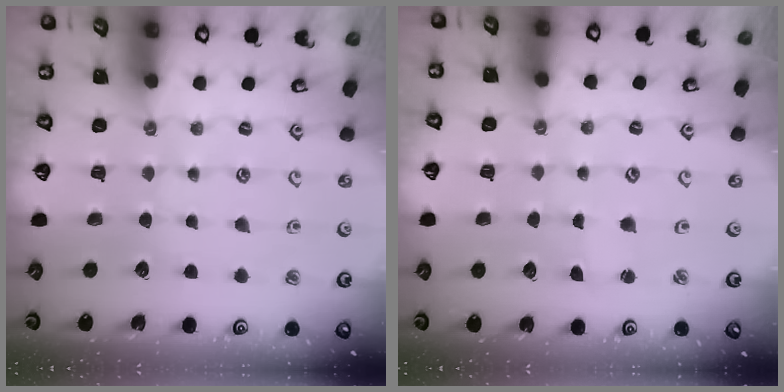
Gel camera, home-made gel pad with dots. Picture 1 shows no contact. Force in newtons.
{"total": 0.6, "press": 0.6, "slide": 0.0}